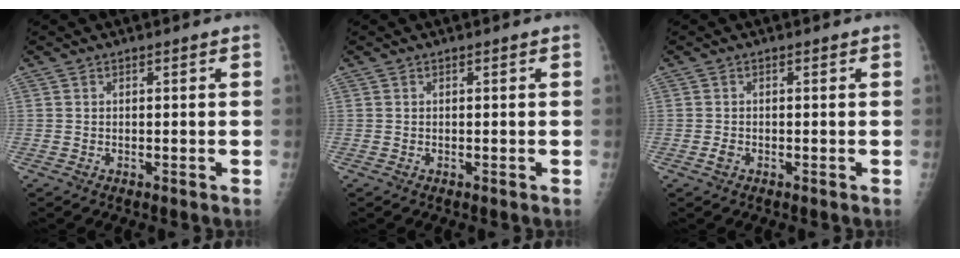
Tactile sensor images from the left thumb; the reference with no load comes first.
{"total": 0.0}
{"total": 1.0, "force": [-0.4, 0.7, 0.7], "torque": [-0.015, -0.001, -0.008]}